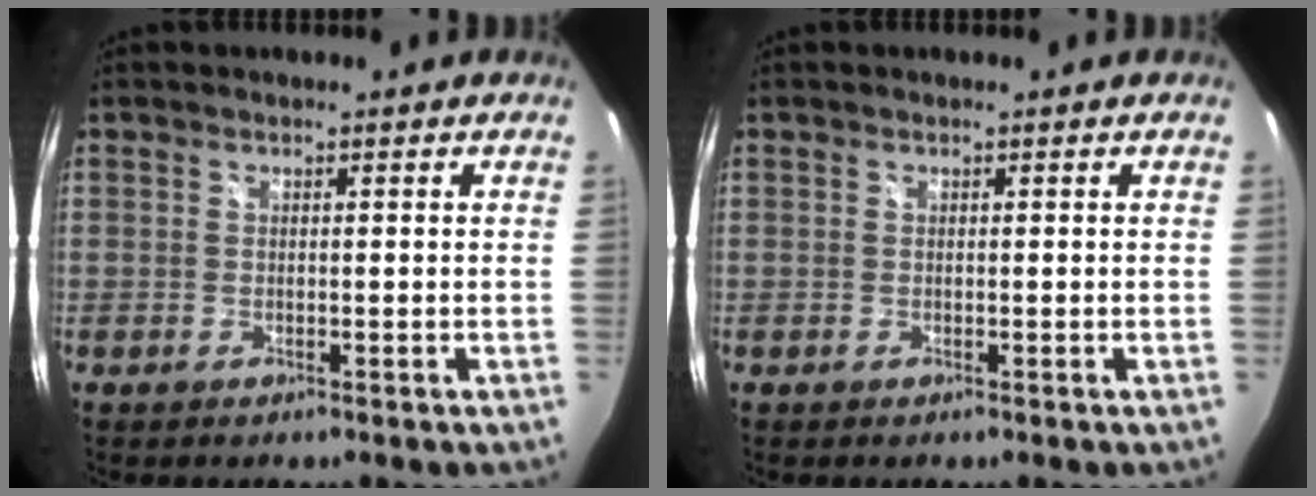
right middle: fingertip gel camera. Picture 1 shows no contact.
{"total": 0.0}